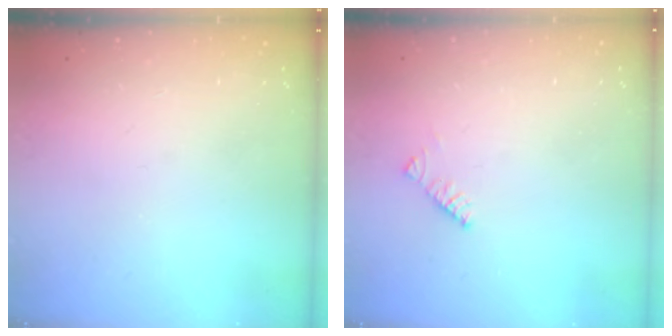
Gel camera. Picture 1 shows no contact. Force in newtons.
{"total": 2.6, "press": 2.6, "slide": 0.4}